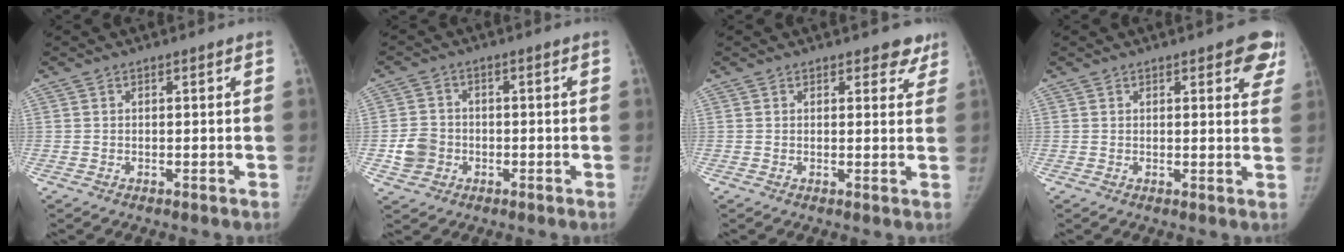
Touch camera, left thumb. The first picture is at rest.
{"total": 5.3, "force": [-1.4, 4.6, 2.1], "torque": [-0.028, 0.013, -0.026]}
{"total": 4.3, "force": [3.3, 2.3, 1.2], "torque": [0.025, -0.017, 0.030]}
{"total": 7.1, "force": [4.4, 2.7, 4.9], "torque": [-0.019, -0.015, 0.040]}